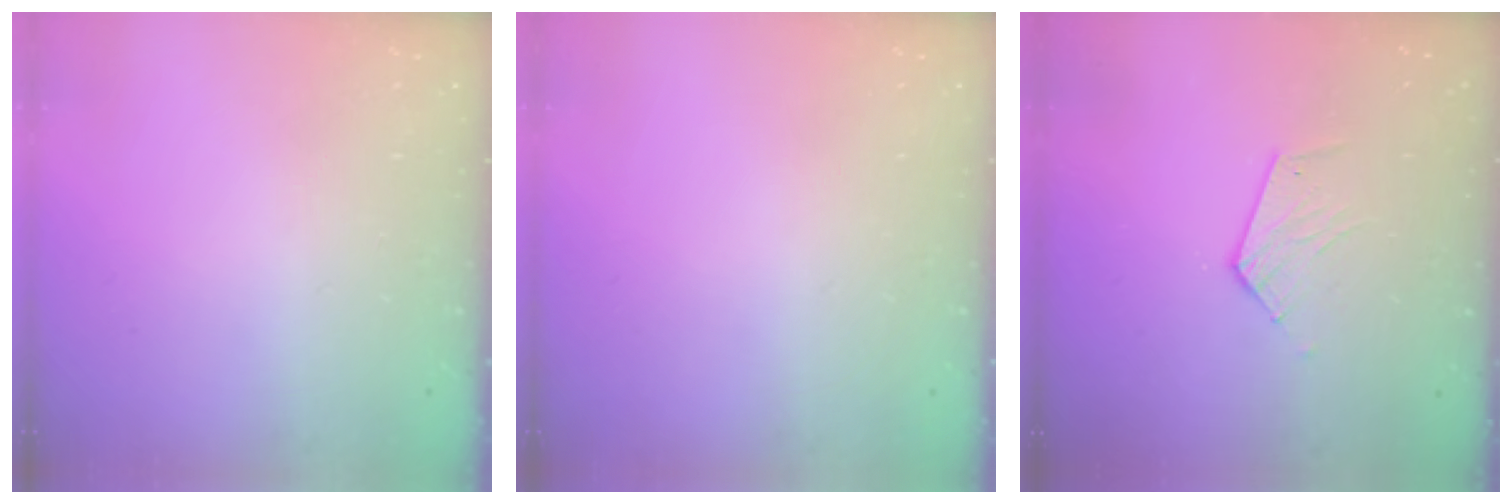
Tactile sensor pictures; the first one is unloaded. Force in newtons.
{"total": 0.0}
{"total": 6.2, "press": 6.2, "slide": 0.5}